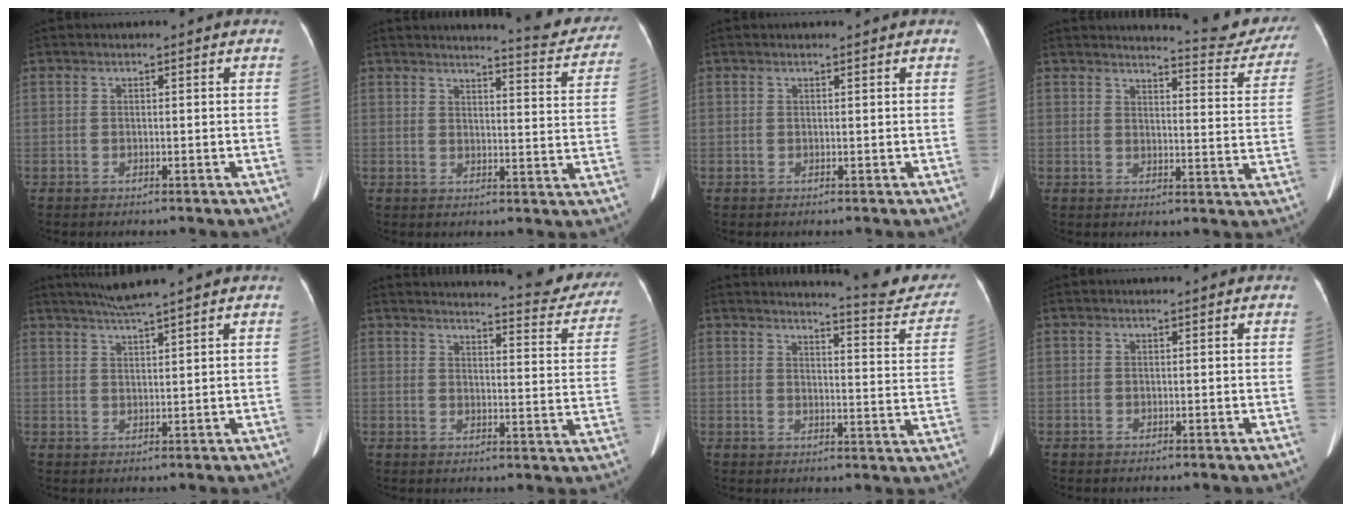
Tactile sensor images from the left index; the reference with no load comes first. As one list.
[{"total": 10.1, "force": [9.9, 0.7, 2.2], "torque": [-0.017, -0.038, 0.102]}, {"total": 0.6, "force": [0.6, -0.1, 0.1], "torque": [-0.006, 0.004, 0.007]}, {"total": 12.3, "force": [12.0, 1.2, 2.3], "torque": [-0.012, -0.060, 0.120]}, {"total": 4.3, "force": [3.6, -1.3, 1.8], "torque": [-0.036, 0.006, 0.071]}, {"total": 18.3, "force": [17.4, 2.6, 5.1], "torque": [-0.042, -0.070, 0.181]}, {"total": 12.4, "force": [12.0, 0.7, 2.8], "torque": [-0.022, -0.059, 0.126]}, {"total": 0.0}]